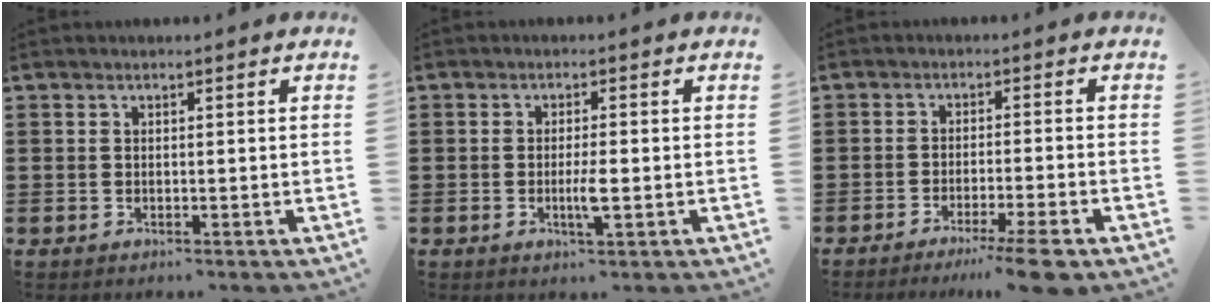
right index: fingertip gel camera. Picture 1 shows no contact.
{"total": 3.4, "force": [-0.8, 0.4, 3.3], "torque": [-0.058, -0.002, -0.014]}
{"total": 5.1, "force": [-4.0, -0.5, 3.1], "torque": [-0.047, -0.013, -0.071]}